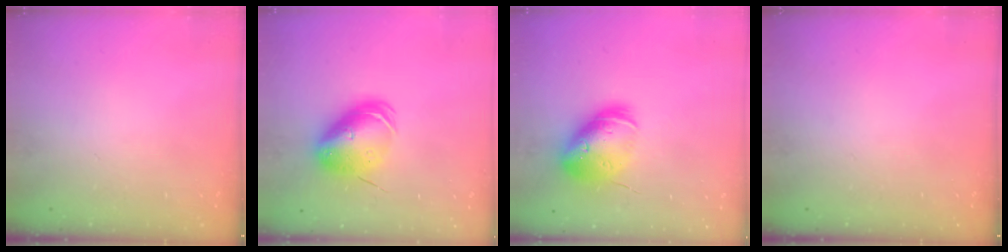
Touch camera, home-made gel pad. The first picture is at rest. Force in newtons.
{"total": 11.4, "press": 11.1, "slide": 2.6}
{"total": 18.2, "press": 18.0, "slide": 2.6}
{"total": 0.0}